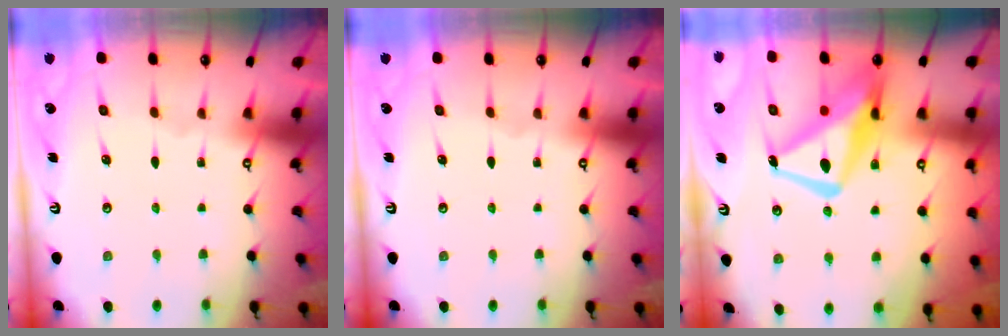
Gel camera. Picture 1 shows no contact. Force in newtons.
{"total": 0.0}
{"total": 15.3, "press": 15.2, "slide": 1.5}